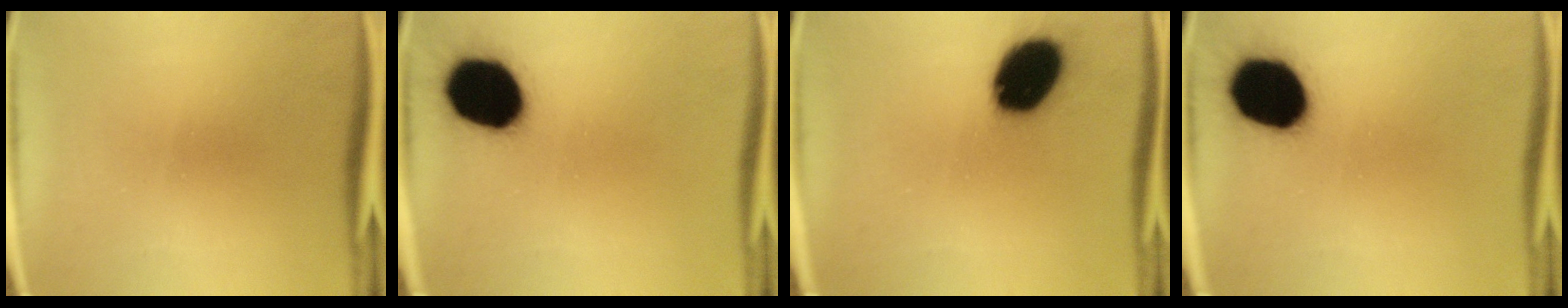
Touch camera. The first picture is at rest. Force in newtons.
{"total": 18.8}
{"total": 16.6}
{"total": 18.8}